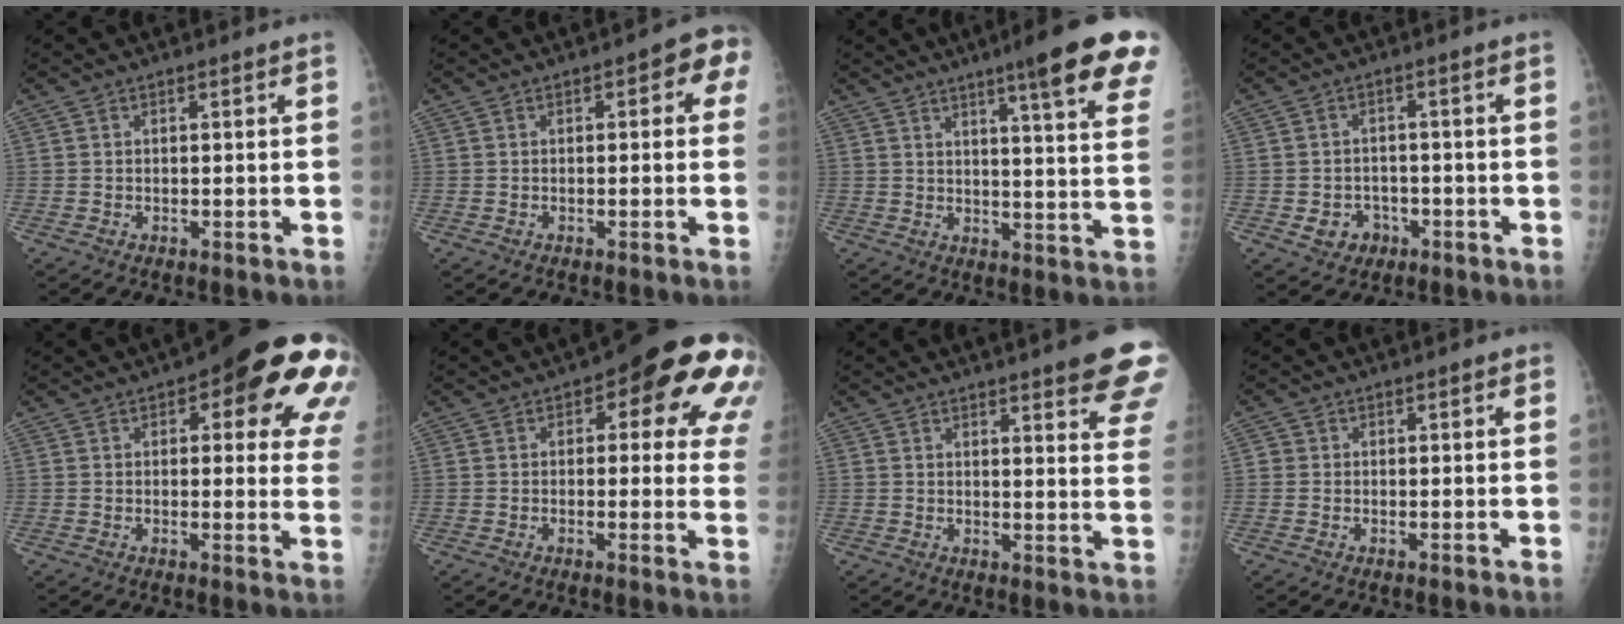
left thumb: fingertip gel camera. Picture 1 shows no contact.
{"total": 4.5, "force": [0.7, 2.5, 3.7], "torque": [-0.015, 0.015, -0.003]}
{"total": 17.6, "force": [11.2, 1.5, 13.6], "torque": [-0.158, -0.043, 0.130]}
{"total": 4.6, "force": [-1.8, 4.0, 1.5], "torque": [-0.003, 0.012, -0.020]}
{"total": 19.5, "force": [7.7, 7.2, 16.4], "torque": [-0.161, -0.012, 0.084]}
{"total": 16.3, "force": [5.1, 7.1, 13.8], "torque": [-0.110, -0.002, 0.046]}
{"total": 14.6, "force": [10.1, 2.6, 10.3], "torque": [-0.101, -0.043, 0.108]}
{"total": 1.5, "force": [0.1, 1.4, 0.3], "torque": [0.007, 0.004, -0.003]}